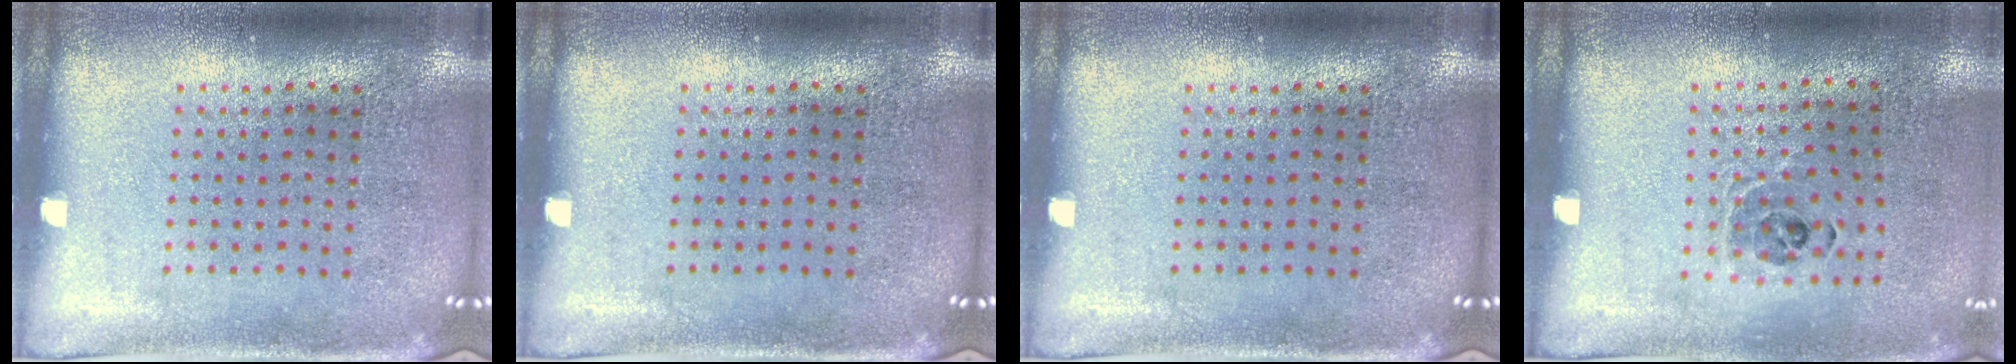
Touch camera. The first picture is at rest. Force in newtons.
{"total": 0.0}
{"total": 0.0}
{"total": 0.8, "press": 0.8, "slide": 0.2}